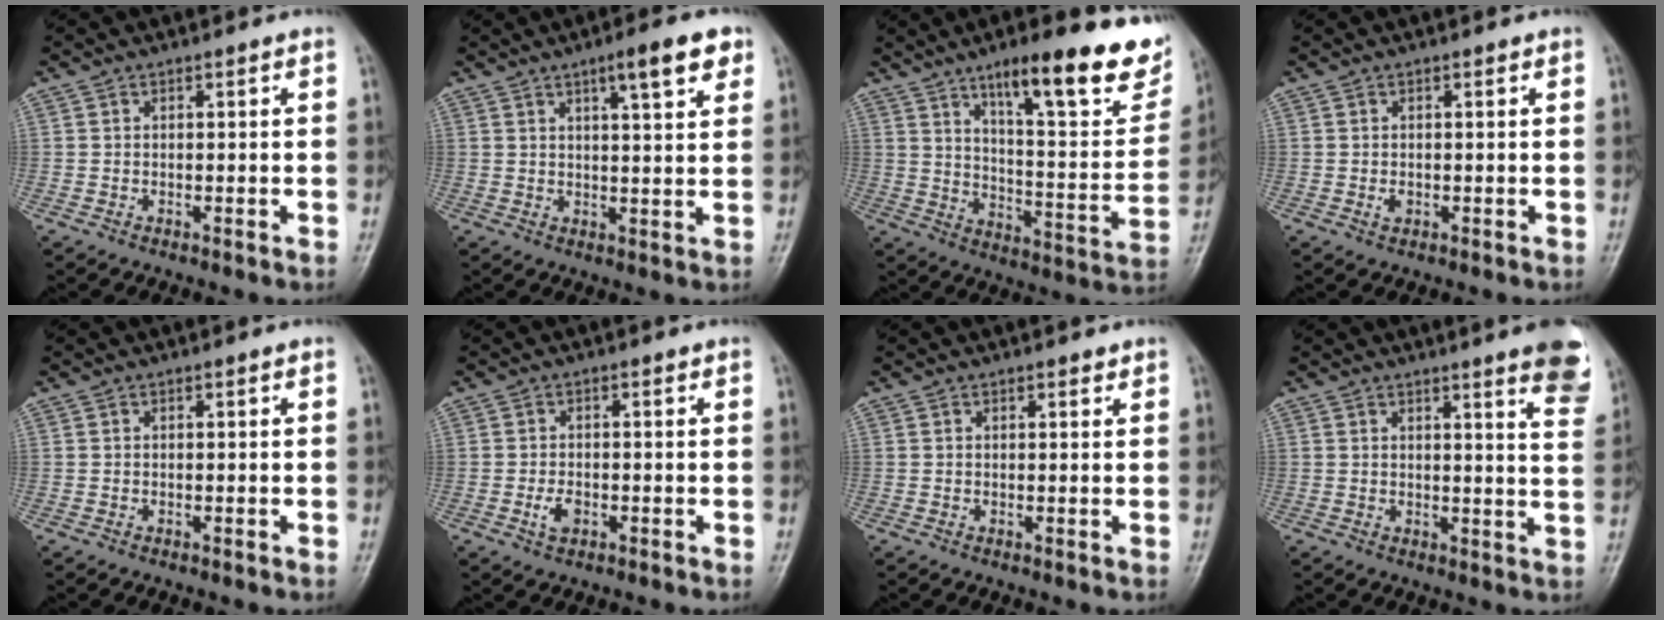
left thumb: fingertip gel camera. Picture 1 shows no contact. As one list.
[{"total": 7.7, "force": [4.3, 1.7, 6.1], "torque": [-0.077, -0.017, 0.060]}, {"total": 23.5, "force": [14.5, 6.0, 17.4], "torque": [-0.205, -0.060, 0.217]}, {"total": 1.2, "force": [-0.1, 0.9, 0.8], "torque": [-0.009, -0.001, -0.001]}, {"total": 0.0}, {"total": 2.7, "force": [-0.9, 1.7, 1.9], "torque": [-0.034, 0.001, -0.017]}, {"total": 1.2, "force": [0.9, 0.5, 0.7], "torque": [-0.005, -0.004, 0.009]}, {"total": 9.7, "force": [6.5, 1.3, 7.1], "torque": [-0.064, -0.031, 0.061]}]